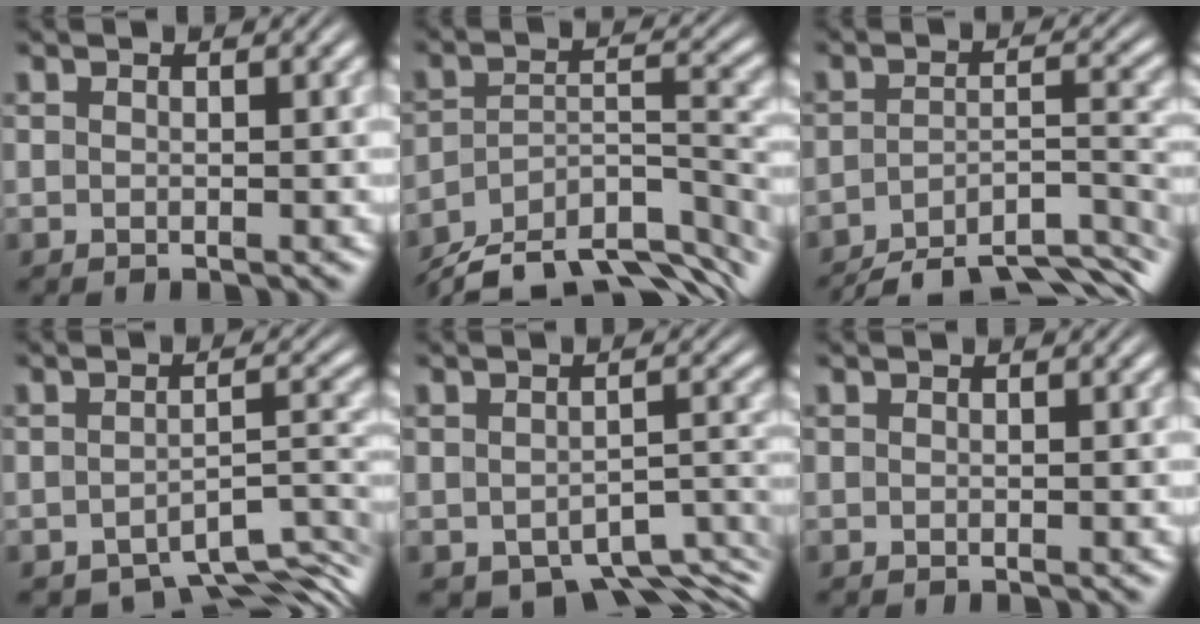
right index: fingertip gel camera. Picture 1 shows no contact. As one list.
[{"total": 11.8, "force": [-9.1, 4.7, 5.9], "torque": [-0.078, -0.032, -0.132]}, {"total": 11.1, "force": [-9.6, 3.4, 4.3], "torque": [-0.036, -0.021, -0.144]}, {"total": 8.4, "force": [-6.6, 3.1, 4.0], "torque": [-0.032, -0.021, -0.093]}, {"total": 7.9, "force": [-6.4, 3.3, 3.2], "torque": [-0.022, -0.017, -0.090]}, {"total": 0.0}]